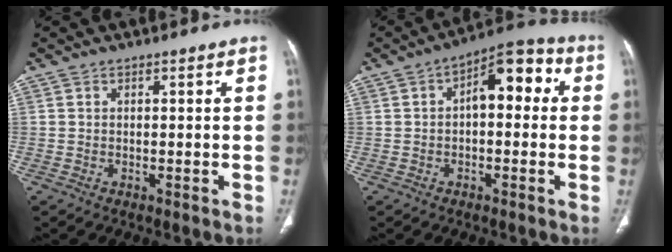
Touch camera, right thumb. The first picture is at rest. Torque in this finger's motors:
{"motor_torque": [0.72, 2.65, 1.25, -0.15, 0.09]}